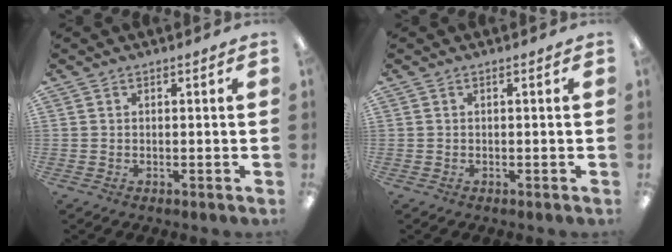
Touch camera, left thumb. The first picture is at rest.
{"total": 0.0}